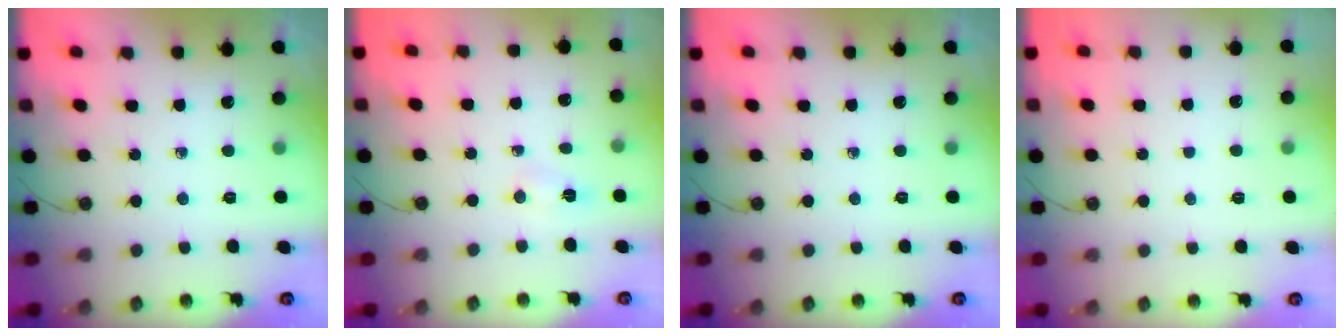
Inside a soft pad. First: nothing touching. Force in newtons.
{"total": 2.9, "press": 2.9, "slide": 0.4}
{"total": 0.0}
{"total": 1.1, "press": 1.1, "slide": 0.1}